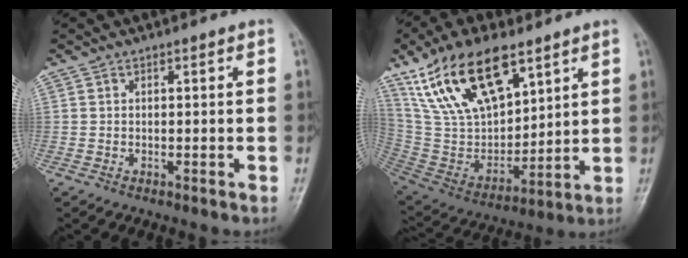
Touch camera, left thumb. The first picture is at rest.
{"total": 21.5, "force": [12.4, 10.5, 14.1], "torque": [-0.232, -0.046, 0.244]}